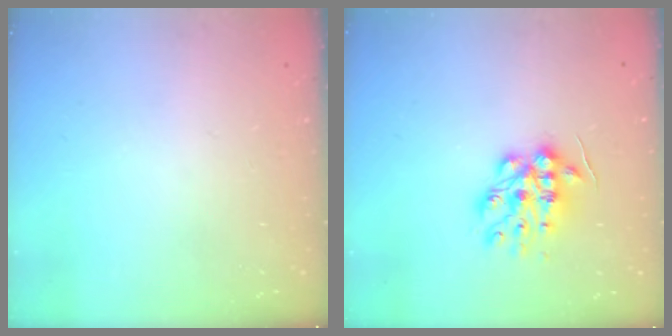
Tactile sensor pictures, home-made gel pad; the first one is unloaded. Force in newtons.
{"total": 13.8, "press": 13.8, "slide": 0.3}